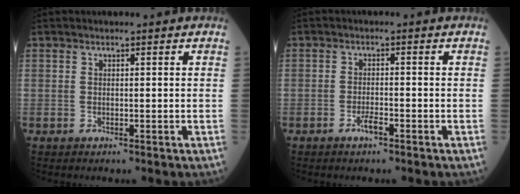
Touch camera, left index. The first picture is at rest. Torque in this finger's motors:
{"motor_torque": [-0.14, 0.16, -0.02, 0.00]}